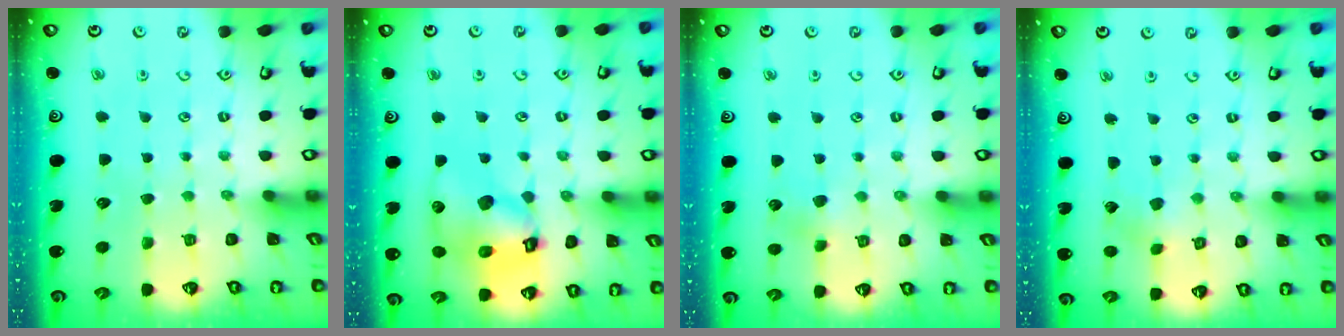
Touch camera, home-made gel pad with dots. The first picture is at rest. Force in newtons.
{"total": 15.4, "press": 15.3, "slide": 2.0}
{"total": 2.2, "press": 2.2, "slide": 0.3}
{"total": 2.9, "press": 2.9, "slide": 0.2}